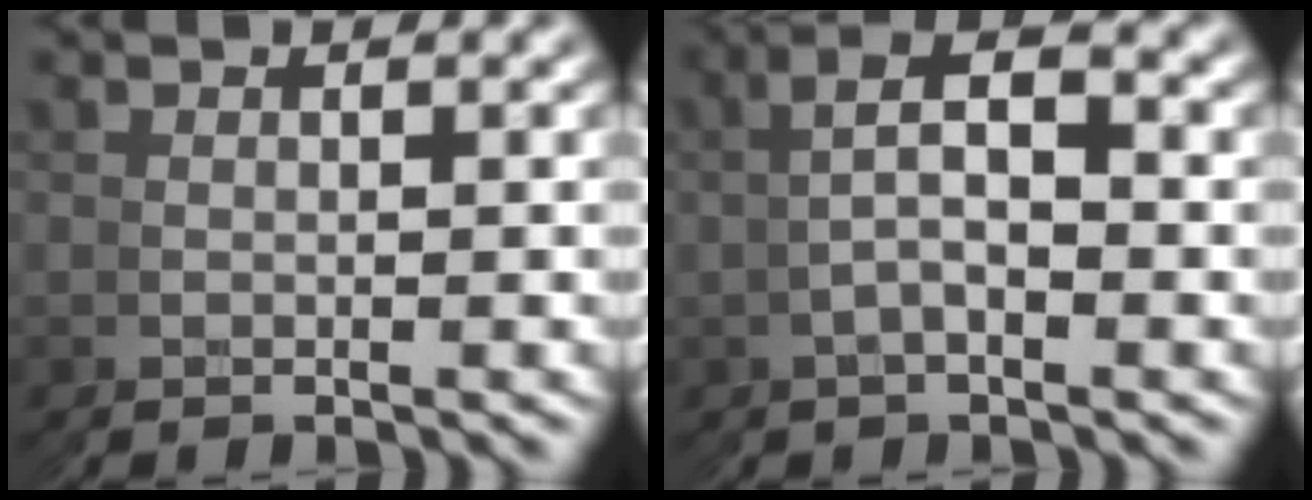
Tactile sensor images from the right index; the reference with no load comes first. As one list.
[{"total": 6.0, "force": [1.4, 3.6, 4.6], "torque": [-0.061, 0.014, 0.006]}]